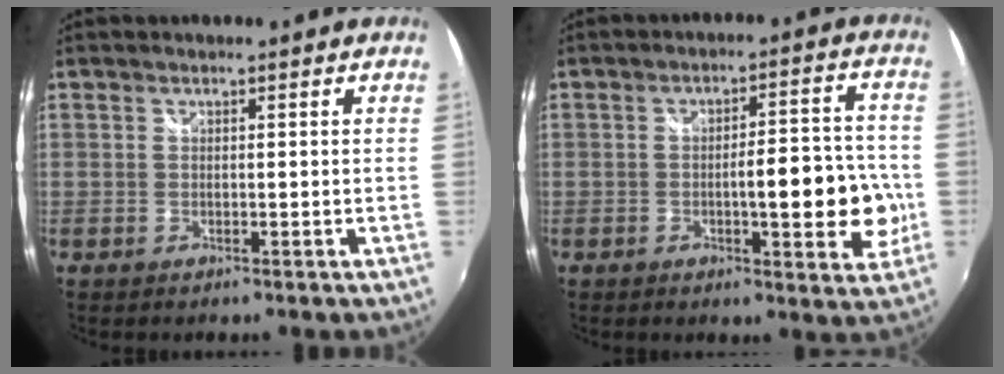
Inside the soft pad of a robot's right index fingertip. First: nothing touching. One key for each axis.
{"total": 10.9, "fx": -2.3, "fy": 2.7, "fz": 10.3, "tx": -0.154, "ty": 0.000, "tz": -0.023}